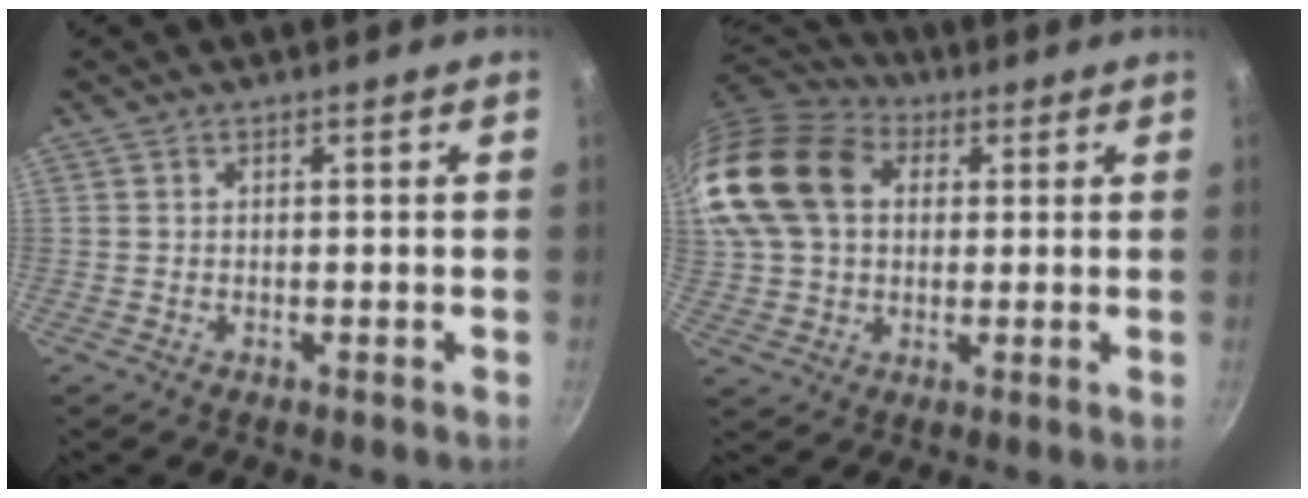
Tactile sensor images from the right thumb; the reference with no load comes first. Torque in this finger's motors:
{"motor_torque": [0.95, 4.06, 2.26, -0.25, 0.26]}